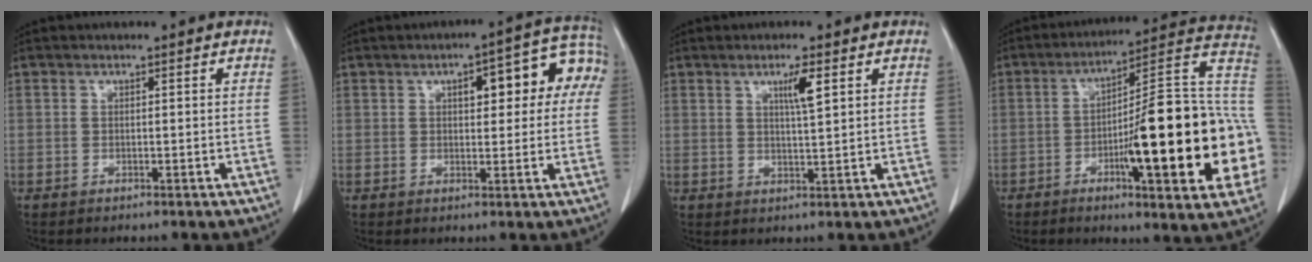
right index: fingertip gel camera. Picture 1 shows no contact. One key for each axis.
{"total": 10.9, "fx": 3.1, "fy": 3.8, "fz": 9.7, "tx": -0.111, "ty": 0.038, "tz": 0.033}
{"total": 3.7, "fx": 1.7, "fy": 0.0, "fz": 3.3, "tx": -0.058, "ty": -0.004, "tz": 0.029}
{"total": 25.9, "fx": -5.2, "fy": 4.1, "fz": 25.0, "tx": -0.278, "ty": 0.018, "tz": -0.073}